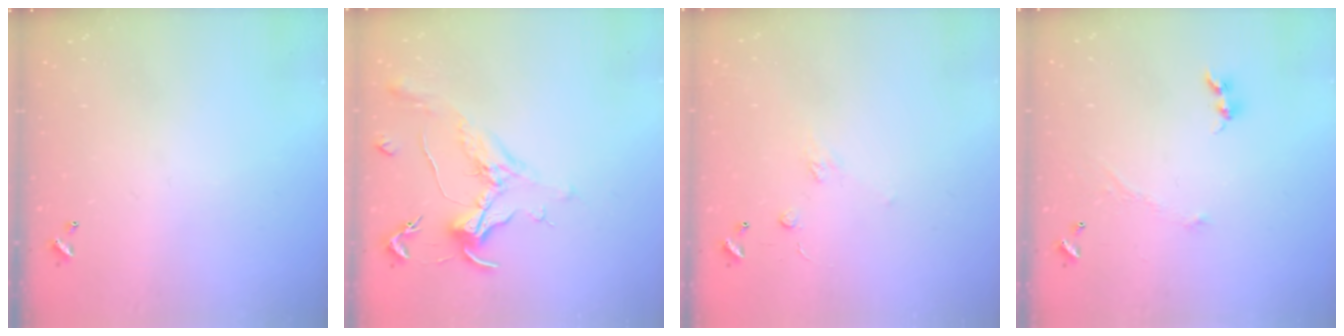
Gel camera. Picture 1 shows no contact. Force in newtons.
{"total": 1.8, "press": 1.5, "slide": 0.9}
{"total": 2.5, "press": 2.3, "slide": 1.0}
{"total": 1.2, "press": 1.2, "slide": 0.1}